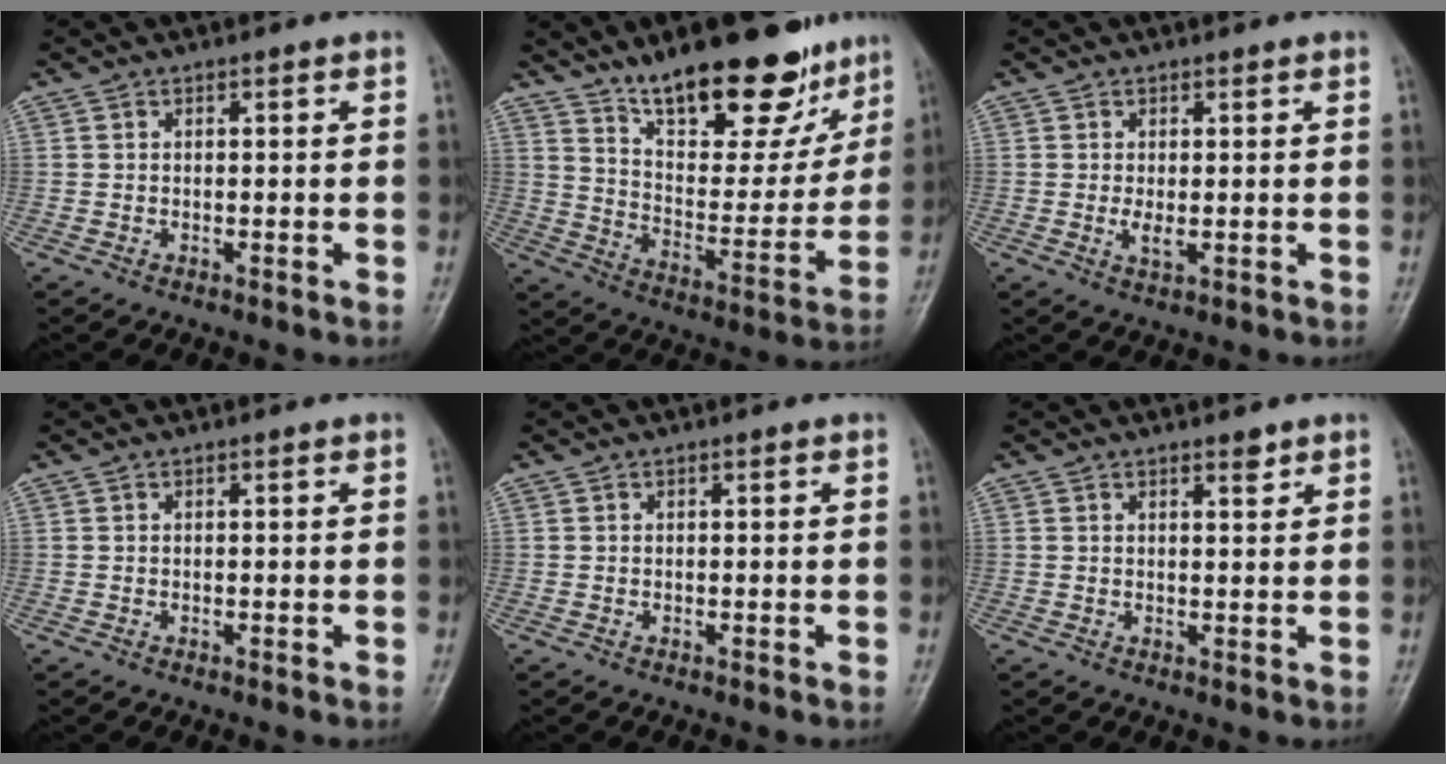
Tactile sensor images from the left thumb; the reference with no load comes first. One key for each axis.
{"total": 23.0, "fx": 16.1, "fy": 8.9, "fz": 13.8, "tx": -0.151, "ty": -0.084, "tz": 0.253}
{"total": 2.0, "fx": 0.1, "fy": 0.9, "fz": 1.8, "tx": -0.034, "ty": -0.006, "tz": 0.005}
{"total": 0.0}
{"total": 0.0}
{"total": 1.8, "fx": 1.4, "fy": 0.6, "fz": 1.0, "tx": -0.007, "ty": -0.009, "tz": 0.020}